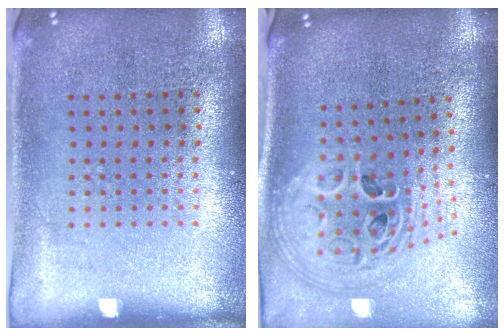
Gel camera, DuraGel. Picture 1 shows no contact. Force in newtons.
{"total": 2.9, "press": 2.1, "slide": 2.0}